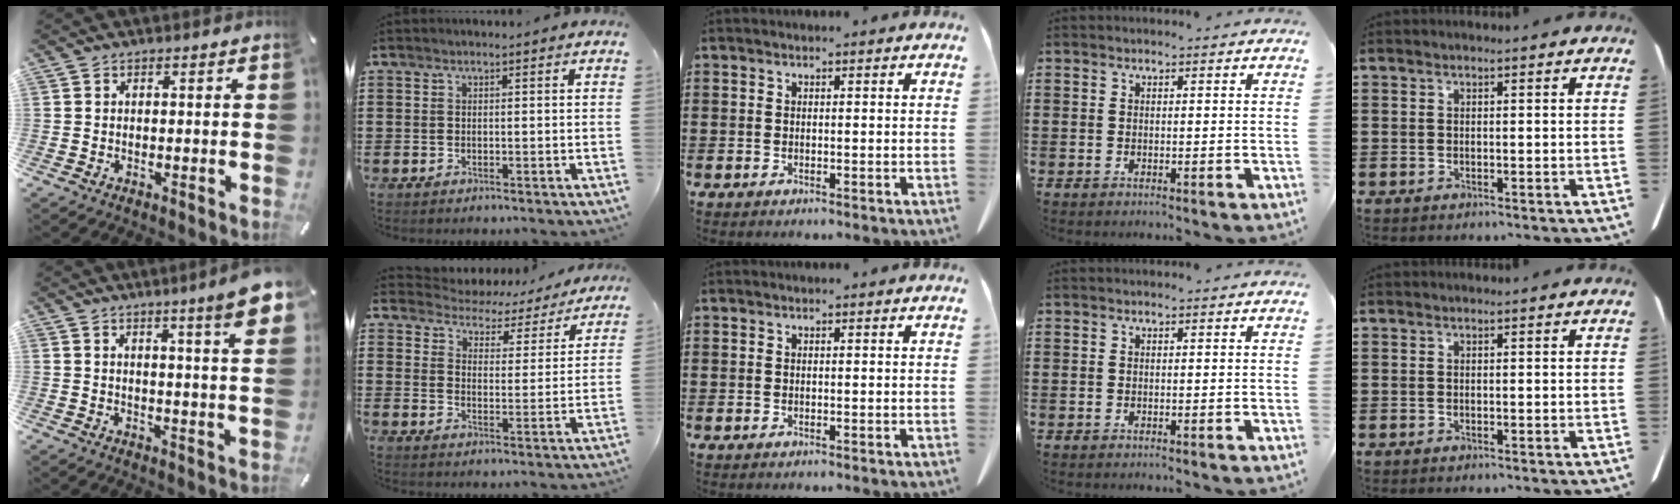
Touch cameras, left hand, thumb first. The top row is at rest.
{"thumb": {"total": 9.4, "force": [5.3, 0.5, 7.7], "torque": [-0.114, -0.031, 0.083]}, "index": {"total": 4.0, "force": [3.9, 0.6, -0.2], "torque": [-0.025, -0.034, 0.062]}}